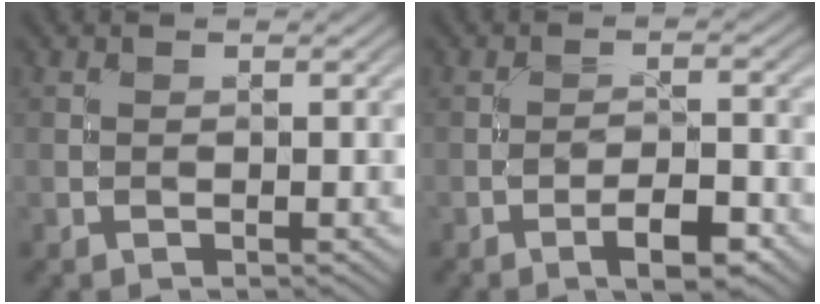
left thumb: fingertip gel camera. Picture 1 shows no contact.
{"total": 4.7, "force": [-2.7, 1.4, 3.6], "torque": [-0.058, 0.010, -0.045]}